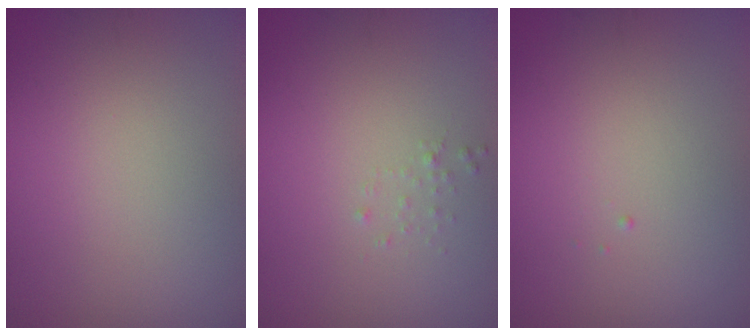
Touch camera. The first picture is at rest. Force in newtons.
{"total": 0.5, "press": 0.5, "slide": 0.1}
{"total": 0.0}